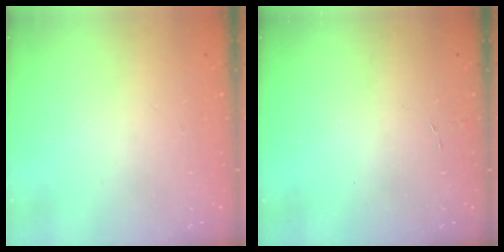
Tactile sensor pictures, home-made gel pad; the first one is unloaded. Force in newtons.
{"total": 2.8, "press": 2.8, "slide": 0.3}